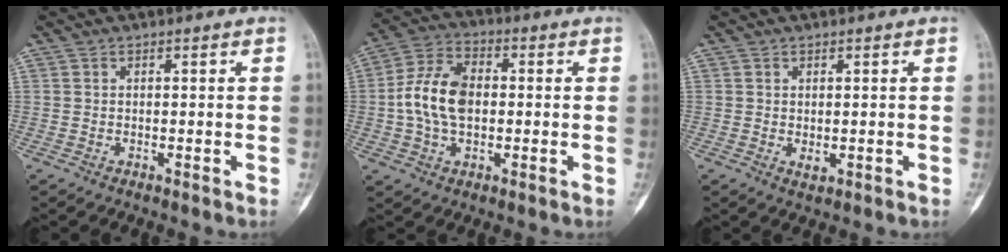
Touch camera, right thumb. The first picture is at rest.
{"total": 11.7, "force": [-0.1, 7.6, 8.9], "torque": [-0.167, 0.024, -0.008]}
{"total": 1.2, "force": [0.0, 0.8, 0.9], "torque": [-0.013, -0.004, 0.003]}